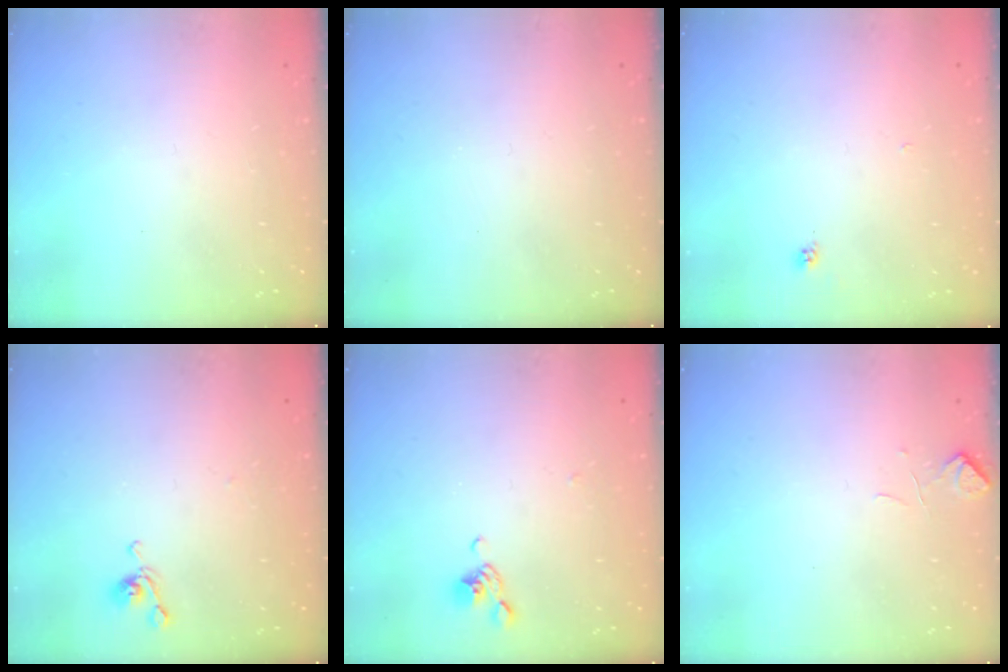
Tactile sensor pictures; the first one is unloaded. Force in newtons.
{"total": 0.0}
{"total": 1.9, "press": 1.9, "slide": 0.1}
{"total": 5.5, "press": 5.5, "slide": 0.2}
{"total": 5.7, "press": 5.6, "slide": 0.6}
{"total": 0.8, "press": 0.2, "slide": 0.7}